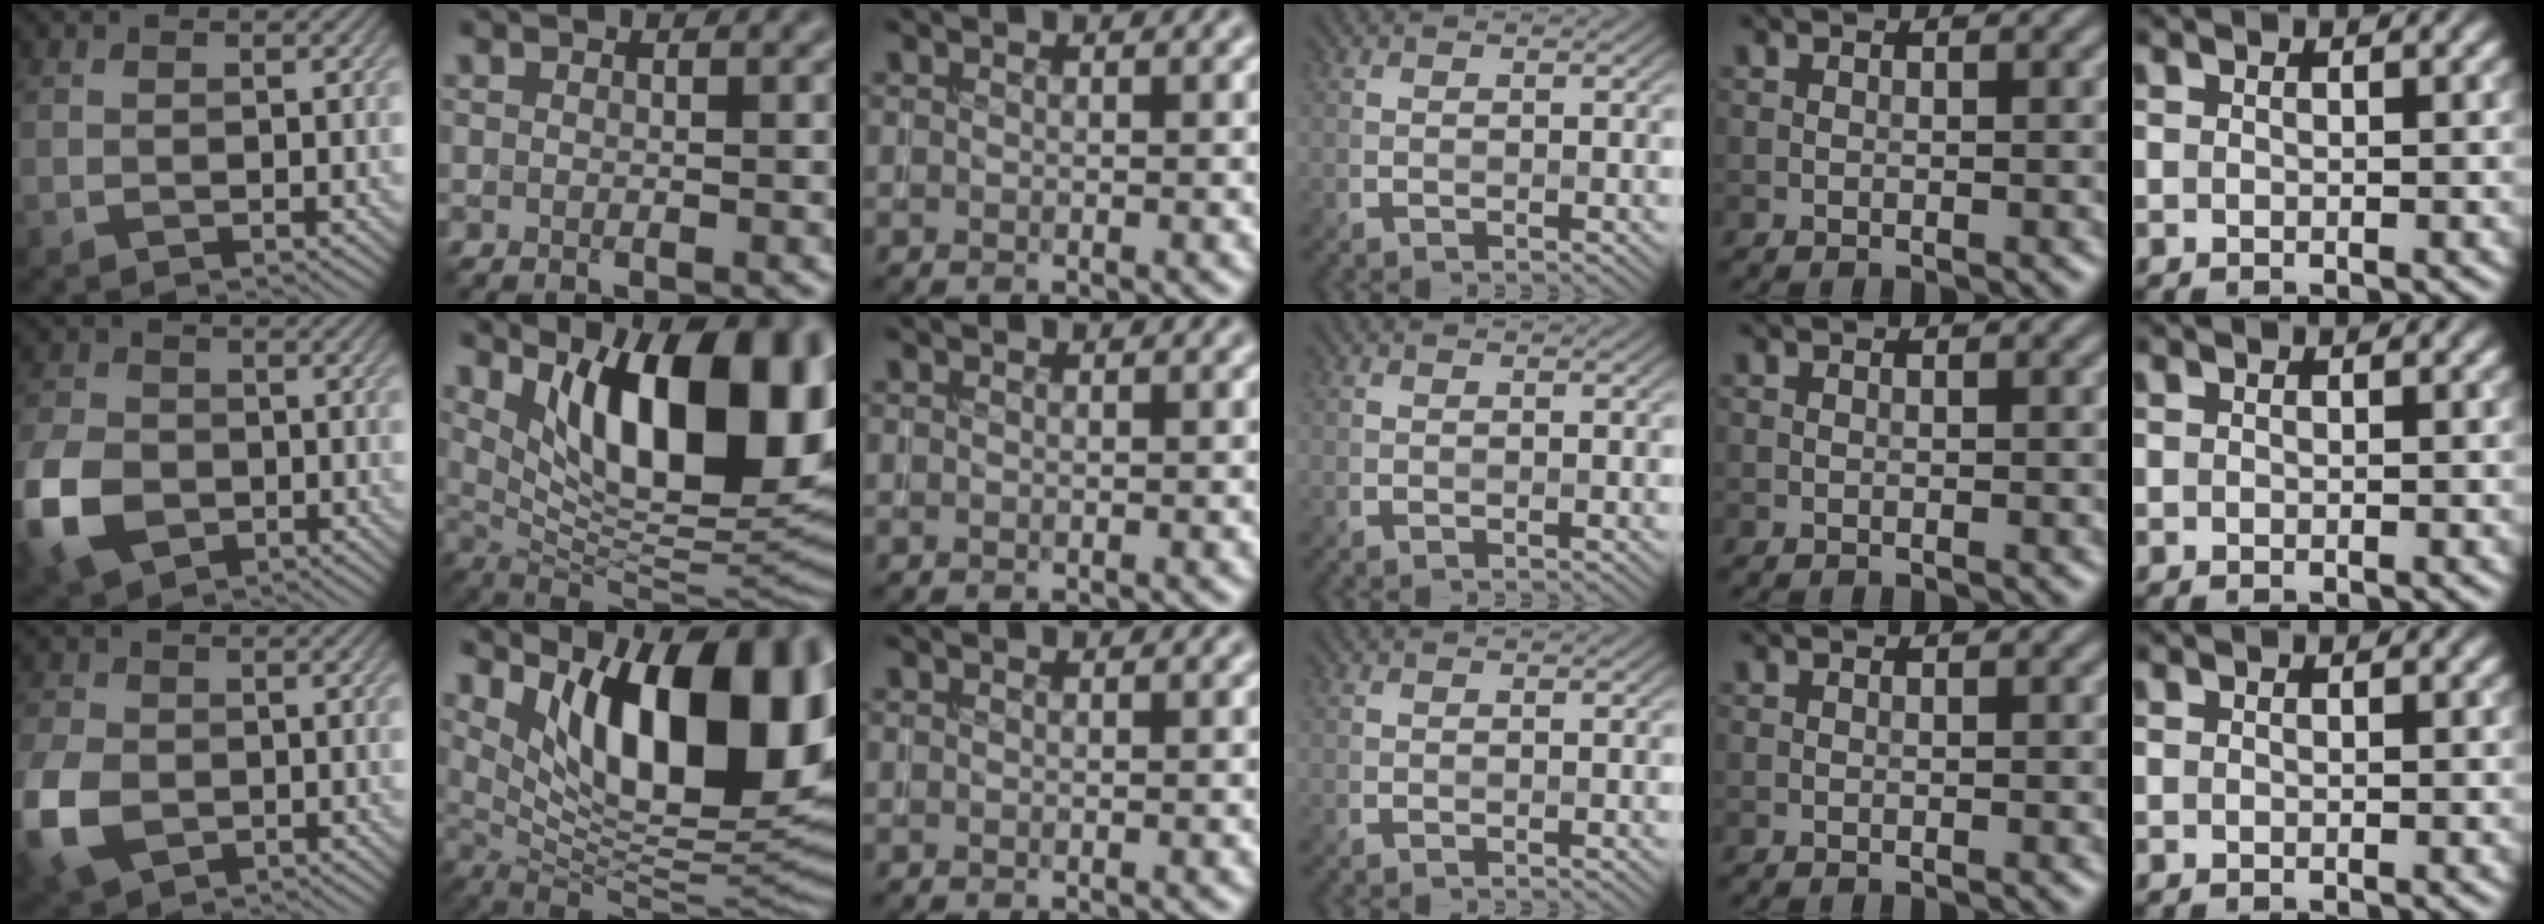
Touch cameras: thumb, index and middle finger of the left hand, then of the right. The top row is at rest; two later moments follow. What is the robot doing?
{"motion": "insert", "object": "coin"}